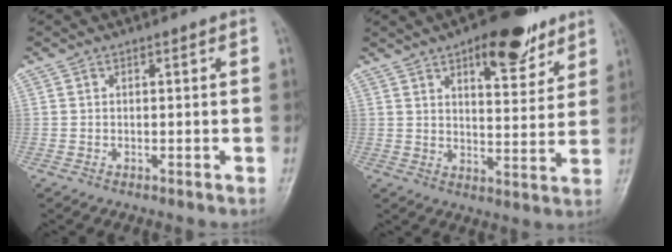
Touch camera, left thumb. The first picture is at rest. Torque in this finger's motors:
{"motor_torque": [-0.10, 0.10, -0.25, -0.35, 0.15]}